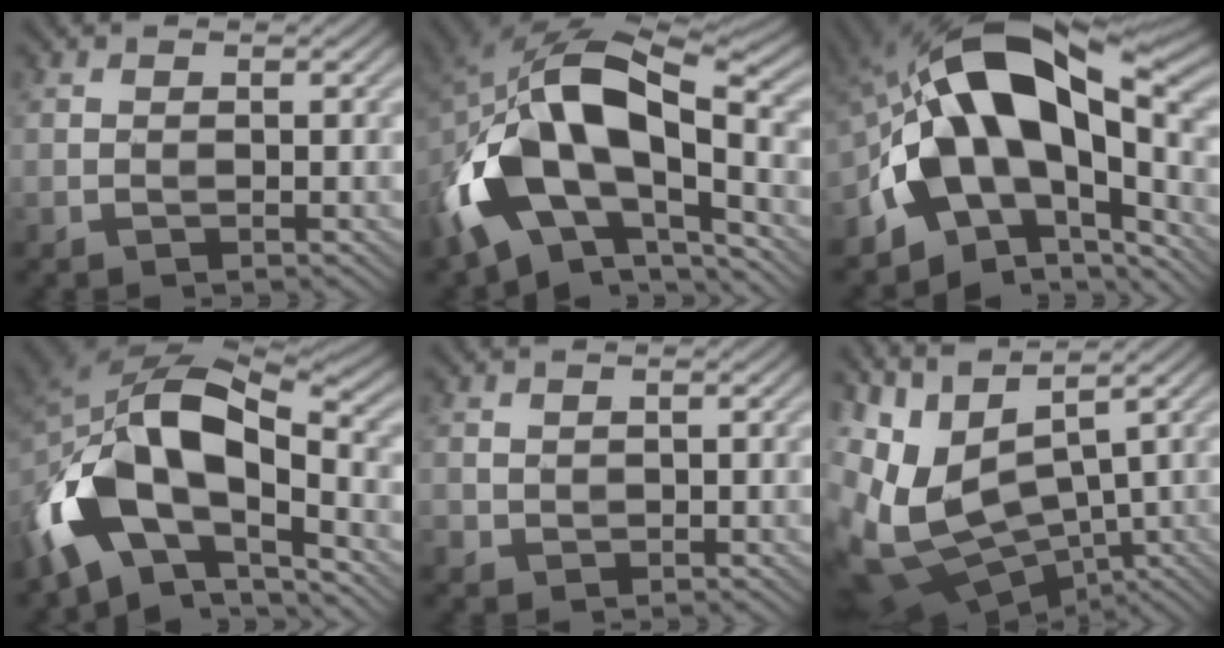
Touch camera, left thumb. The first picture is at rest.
{"total": 17.3, "force": [-4.0, 10.0, 13.5], "torque": [-0.268, -0.011, -0.074]}
{"total": 17.0, "force": [-1.9, 10.3, 13.5], "torque": [-0.223, 0.018, -0.041]}
{"total": 15.9, "force": [-4.7, 9.2, 12.1], "torque": [-0.231, -0.012, -0.093]}
{"total": 1.0, "force": [0.3, 0.9, -0.2], "torque": [0.001, -0.005, 0.009]}
{"total": 13.4, "force": [0.0, 7.6, 11.1], "torque": [-0.278, -0.023, 0.029]}